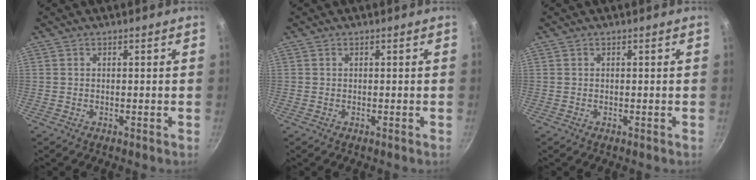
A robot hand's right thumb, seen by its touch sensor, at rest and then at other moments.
{"total": 0.0}
{"total": 0.0}